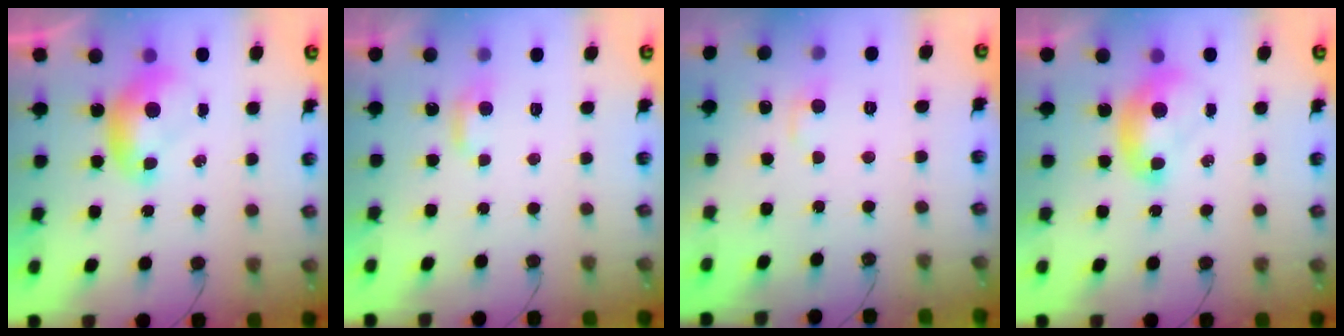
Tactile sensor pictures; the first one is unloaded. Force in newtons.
{"total": 1.6, "press": 1.5, "slide": 0.6}
{"total": 1.1, "press": 0.8, "slide": 0.8}
{"total": 1.2, "press": 1.2, "slide": 0.3}